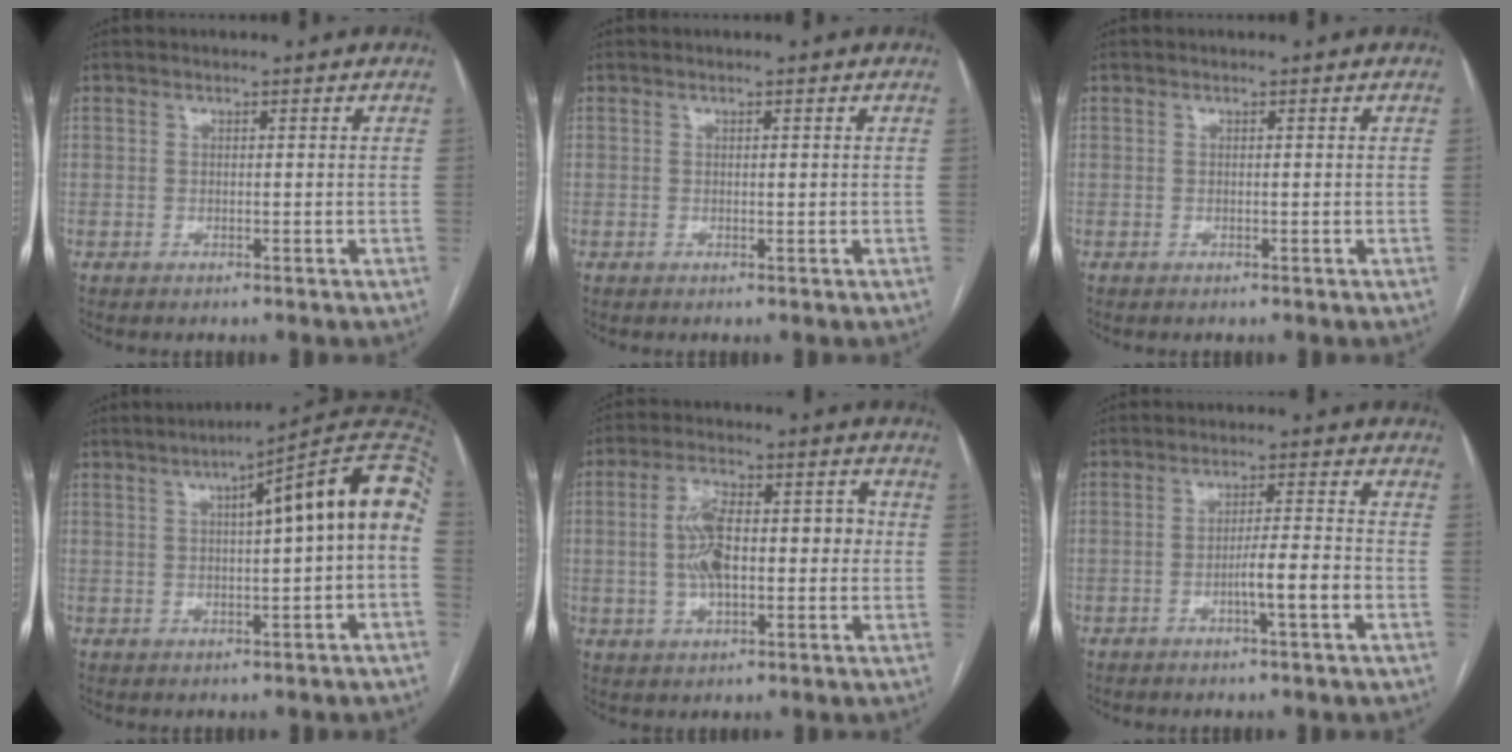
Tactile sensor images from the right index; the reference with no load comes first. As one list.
[{"total": 0.0}, {"total": 0.0}, {"total": 13.4, "force": [2.5, 0.7, 13.1], "torque": [-0.177, 0.038, 0.028]}, {"total": 10.8, "force": [0.0, 4.5, 9.8], "torque": [-0.177, 0.034, 0.003]}, {"total": 5.4, "force": [-2.1, 0.0, 5.0], "torque": [-0.080, 0.003, -0.035]}]